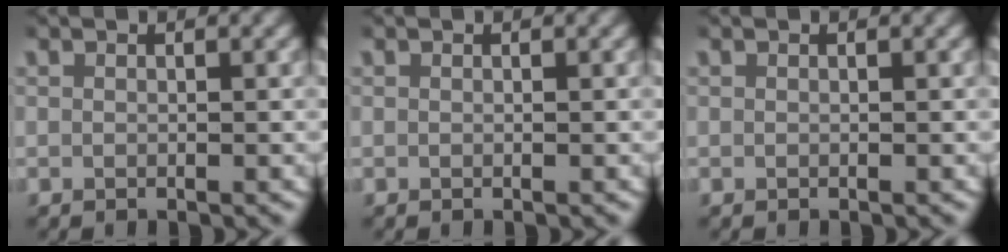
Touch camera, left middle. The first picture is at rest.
{"total": 0.0}
{"total": 0.0}